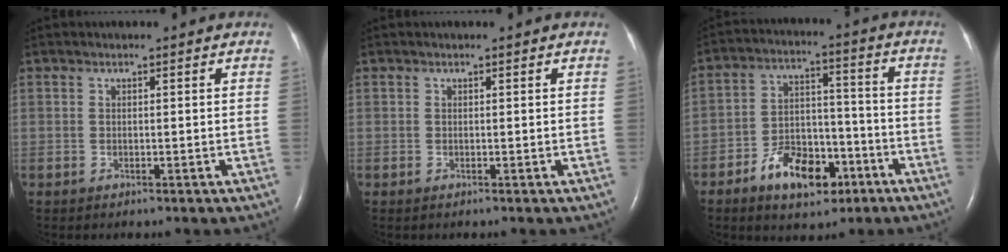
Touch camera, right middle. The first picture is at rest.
{"total": 0.0}
{"total": 11.0, "force": [-6.1, 5.8, 7.1], "torque": [-0.127, 0.017, -0.097]}